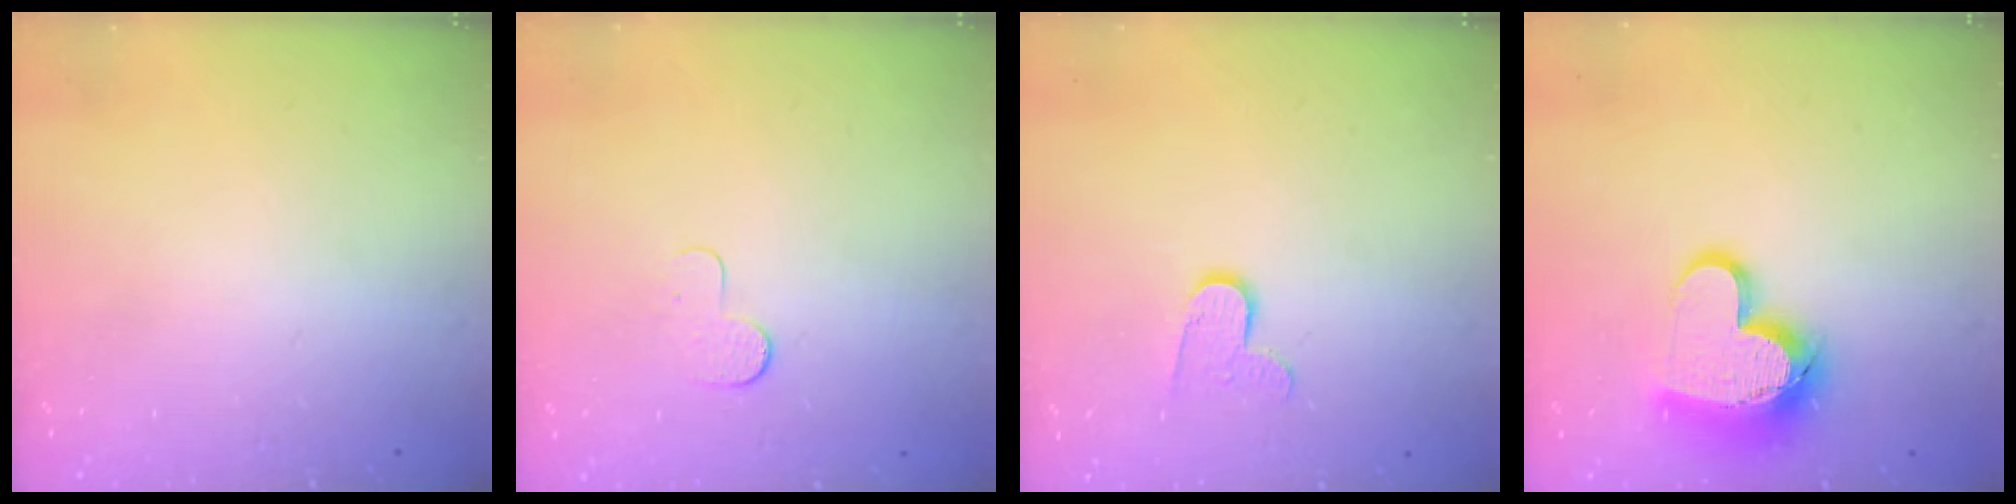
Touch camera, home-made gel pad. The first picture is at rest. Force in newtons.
{"total": 3.7, "press": 3.7, "slide": 0.3}
{"total": 7.6, "press": 7.5, "slide": 0.3}
{"total": 15.5, "press": 15.4, "slide": 1.6}